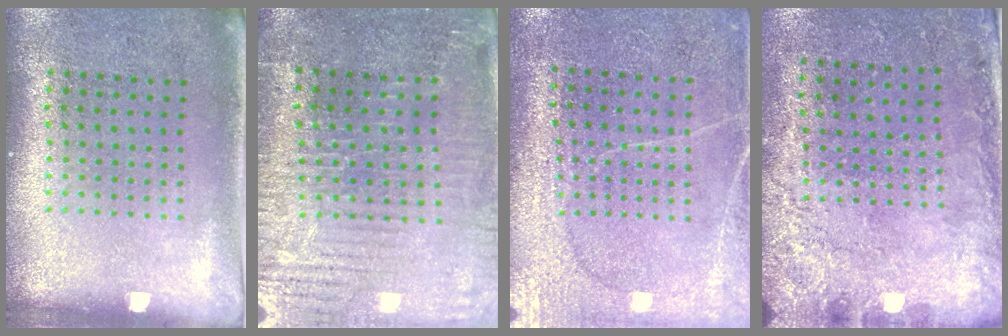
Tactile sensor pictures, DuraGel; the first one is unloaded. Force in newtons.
{"total": 3.5, "press": 3.3, "slide": 1.2}
{"total": 2.8, "press": 2.7, "slide": 0.7}
{"total": 2.7, "press": 2.0, "slide": 1.8}